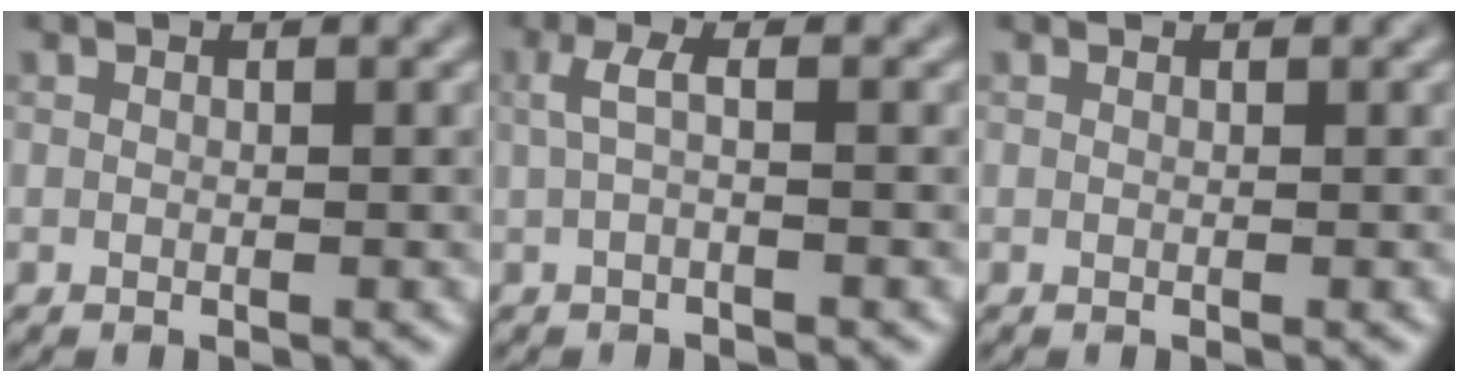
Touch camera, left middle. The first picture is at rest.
{"total": 1.7, "force": [0.2, 0.3, 1.7], "torque": [-0.039, 0.004, 0.002]}
{"total": 0.0}